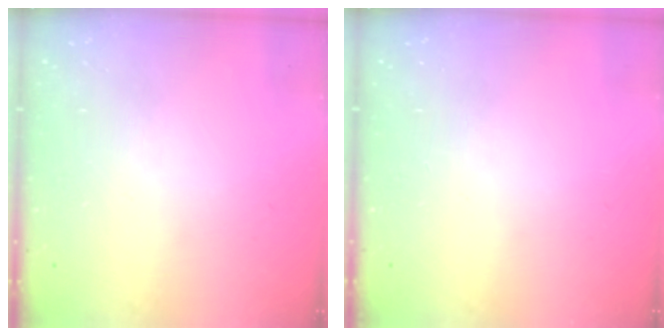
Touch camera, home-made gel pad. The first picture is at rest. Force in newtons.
{"total": 0.0}